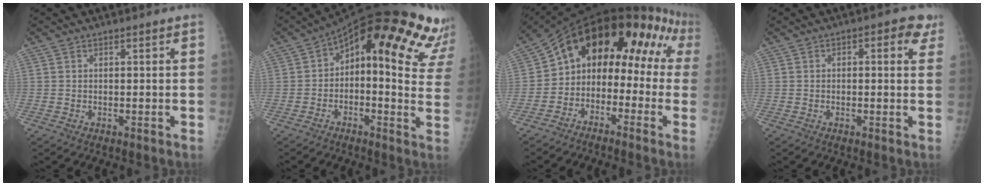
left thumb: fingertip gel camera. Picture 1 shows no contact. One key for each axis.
{"total": 23.0, "fx": 13.6, "fy": 8.5, "fz": 16.4, "tx": -0.191, "ty": 0.004, "tz": 0.153}
{"total": 16.9, "fx": -0.2, "fy": 11.9, "fz": 12.0, "tx": -0.133, "ty": 0.097, "tz": -0.014}
{"total": 4.7, "fx": 1.7, "fy": 2.3, "fz": 3.8, "tx": -0.022, "ty": 0.002, "tz": 0.011}